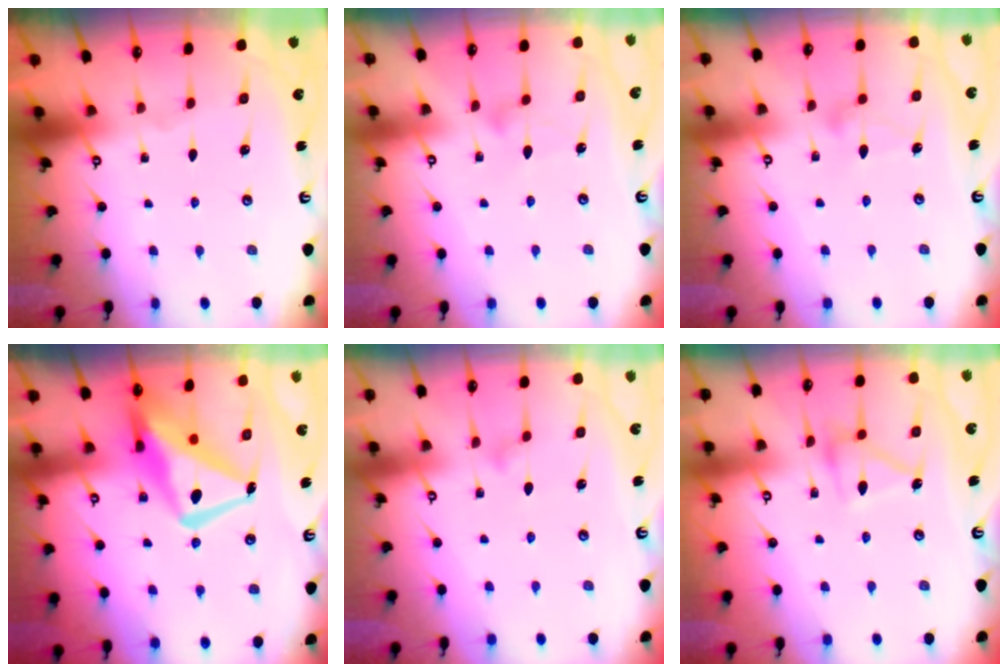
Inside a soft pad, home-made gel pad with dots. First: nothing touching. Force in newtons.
{"total": 5.7, "press": 5.7, "slide": 0.3}
{"total": 9.7, "press": 9.7, "slide": 0.4}
{"total": 16.0, "press": 15.8, "slide": 2.0}
{"total": 7.6, "press": 7.6, "slide": 0.5}
{"total": 12.3, "press": 12.3, "slide": 0.6}